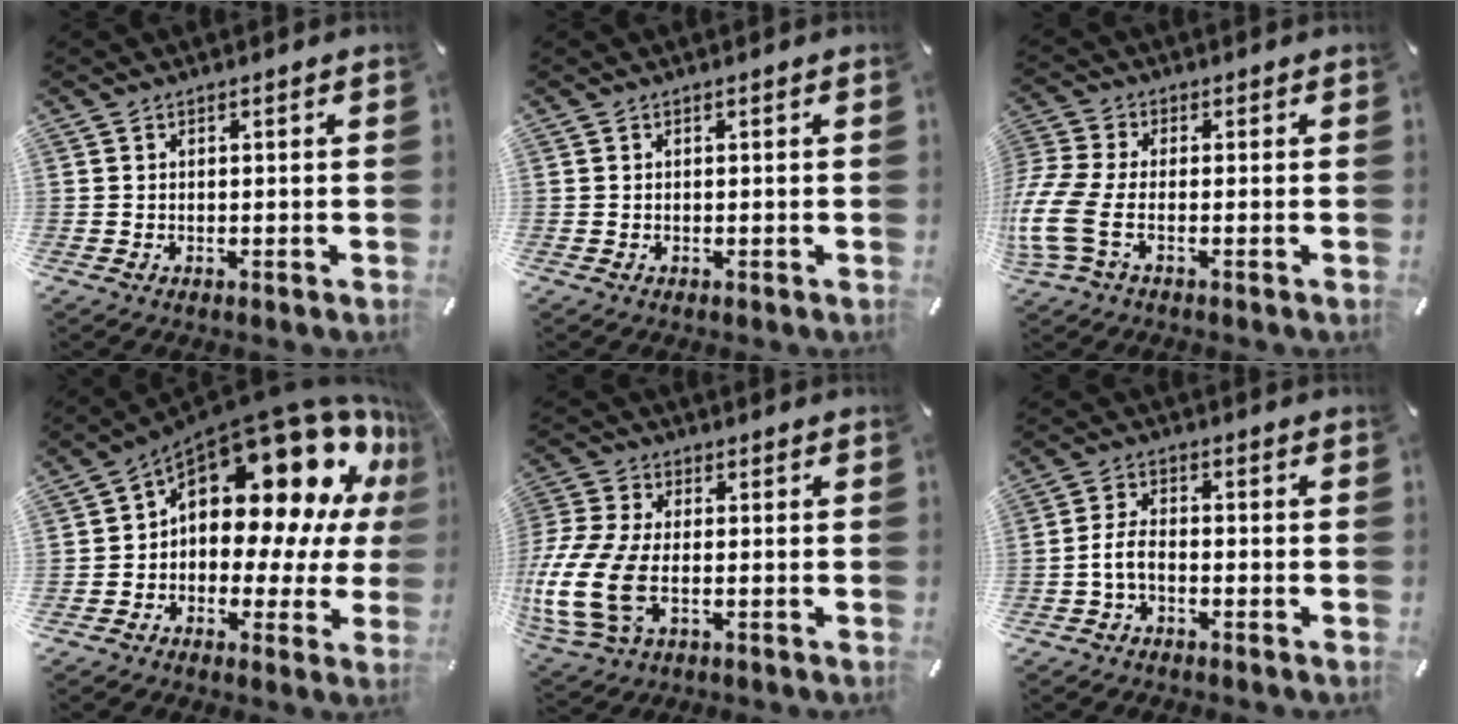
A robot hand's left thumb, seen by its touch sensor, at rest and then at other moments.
{"total": 0.0}
{"total": 9.9, "force": [-2.2, 5.5, 8.0], "torque": [-0.189, -0.010, -0.037]}
{"total": 22.4, "force": [10.1, 12.0, 15.9], "torque": [-0.232, -0.083, 0.175]}
{"total": 14.7, "force": [-3.5, 9.2, 10.9], "torque": [-0.244, 0.004, -0.061]}
{"total": 4.5, "force": [-2.0, 2.3, 3.4], "torque": [-0.083, 0.004, -0.043]}